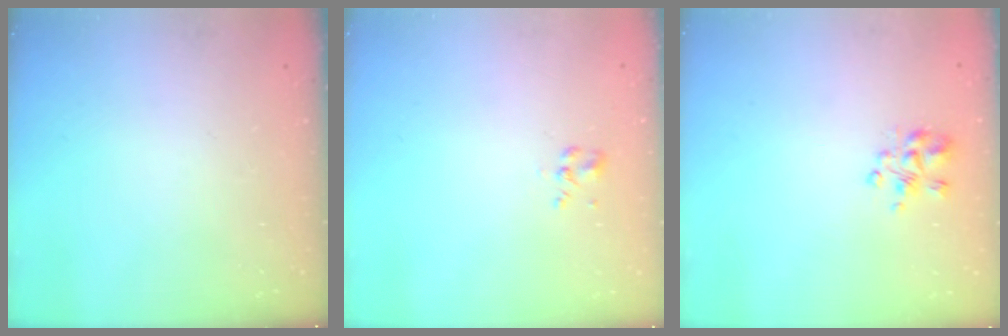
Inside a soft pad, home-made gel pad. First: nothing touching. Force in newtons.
{"total": 2.0, "press": 1.8, "slide": 0.9}
{"total": 3.9, "press": 3.9, "slide": 0.7}